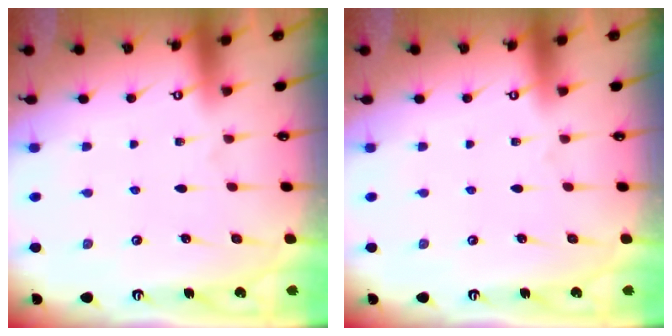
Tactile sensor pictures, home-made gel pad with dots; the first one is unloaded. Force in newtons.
{"total": 0.0}